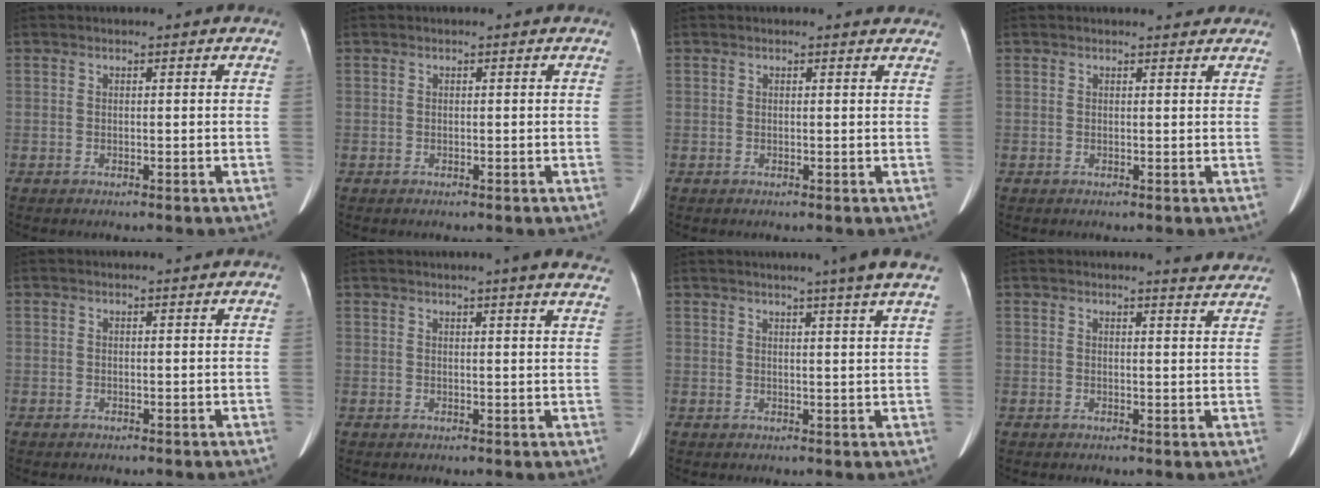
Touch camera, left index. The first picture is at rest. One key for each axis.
{"total": 0.0}
{"total": 2.0, "fx": 1.9, "fy": 0.6, "fz": 0.3, "tx": -0.007, "ty": -0.002, "tz": 0.007}
{"total": 2.4, "fx": 2.1, "fy": 1.1, "fz": 0.4, "tx": -0.002, "ty": 0.009, "tz": 0.018}
{"total": 0.0}
{"total": 9.7, "fx": 8.6, "fy": -0.2, "fz": 4.5, "tx": -0.051, "ty": -0.009, "tz": 0.077}
{"total": 6.1, "fx": 4.8, "fy": -1.5, "fz": 3.4, "tx": -0.045, "ty": 0.000, "tz": 0.049}
{"total": 3.9, "fx": 3.8, "fy": 0.0, "fz": 0.7, "tx": -0.015, "ty": -0.013, "tz": 0.031}